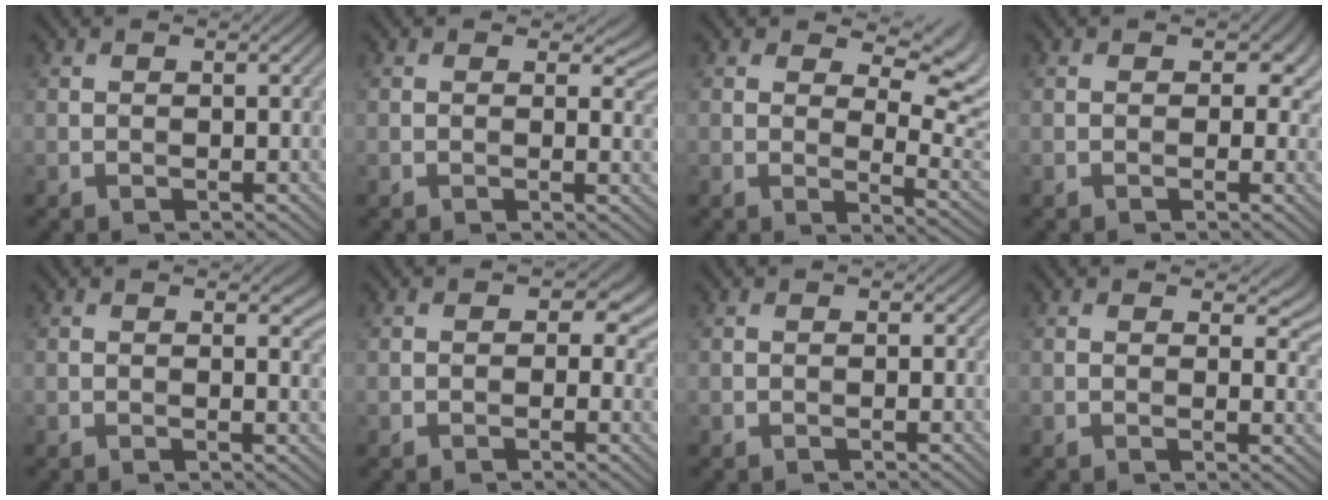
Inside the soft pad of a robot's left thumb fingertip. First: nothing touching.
{"total": 3.9, "force": [2.0, 2.3, 2.4], "torque": [-0.034, -0.005, 0.025]}
{"total": 10.5, "force": [4.7, 5.1, 7.9], "torque": [-0.120, 0.000, 0.072]}
{"total": 4.4, "force": [1.0, 3.2, 2.9], "torque": [-0.038, -0.003, 0.002]}
{"total": 2.3, "force": [1.1, 1.2, 1.6], "torque": [-0.022, -0.006, 0.014]}
{"total": 4.9, "force": [0.9, 3.5, 3.2], "torque": [-0.037, -0.001, -0.001]}
{"total": 0.0}
{"total": 4.7, "force": [2.5, 2.7, 3.0], "torque": [-0.043, -0.005, 0.036]}